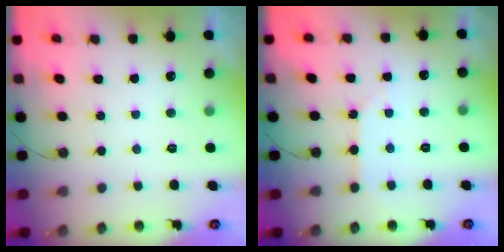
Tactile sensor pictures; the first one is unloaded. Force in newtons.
{"total": 2.5, "press": 2.5, "slide": 0.2}